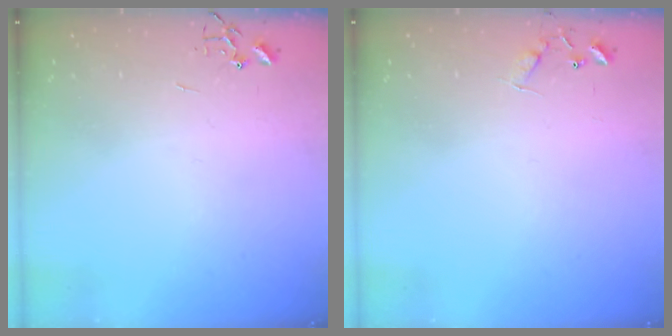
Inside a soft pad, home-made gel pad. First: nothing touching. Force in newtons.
{"total": 6.5, "press": 6.5, "slide": 0.6}